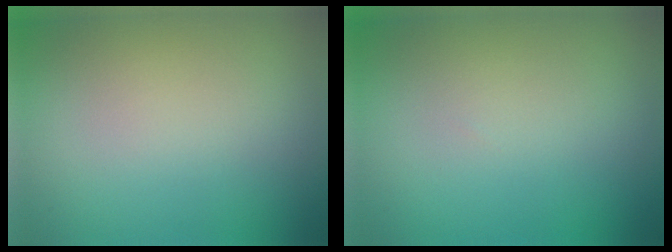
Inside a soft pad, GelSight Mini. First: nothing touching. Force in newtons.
{"total": 0.0}